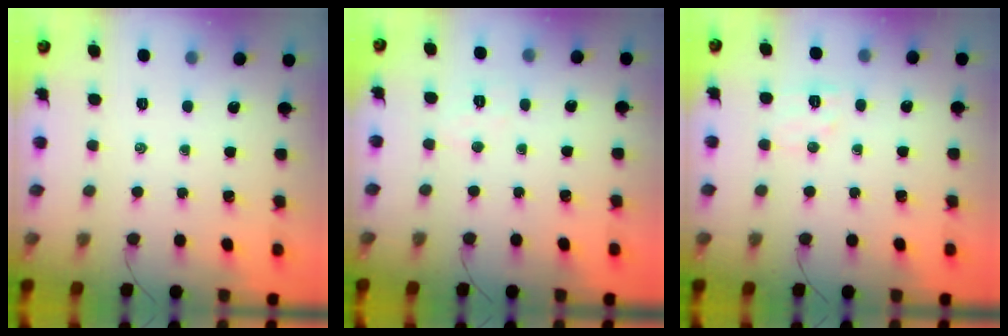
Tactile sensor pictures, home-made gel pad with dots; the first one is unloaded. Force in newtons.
{"total": 4.1, "press": 4.0, "slide": 0.8}
{"total": 7.2, "press": 7.0, "slide": 1.3}